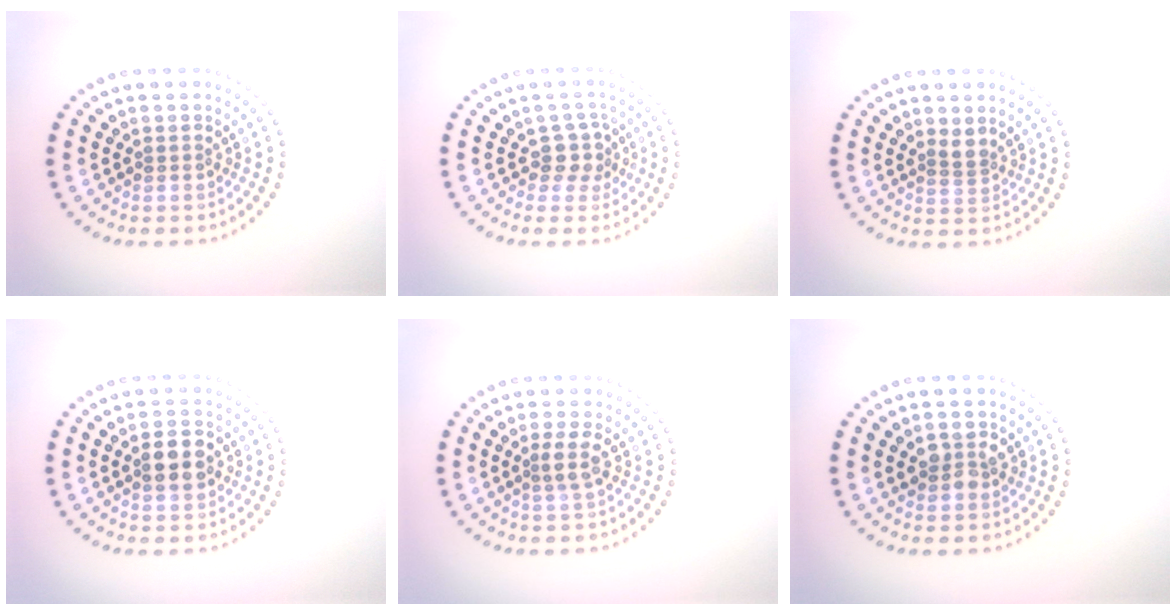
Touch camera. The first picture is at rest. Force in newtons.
{"total": 1.9, "press": 1.6, "slide": 1.1}
{"total": 1.2, "press": 0.8, "slide": 0.9}
{"total": 3.6, "press": 3.6, "slide": 0.1}
{"total": 1.7, "press": 1.4, "slide": 1.0}
{"total": 2.4, "press": 2.4, "slide": 0.3}